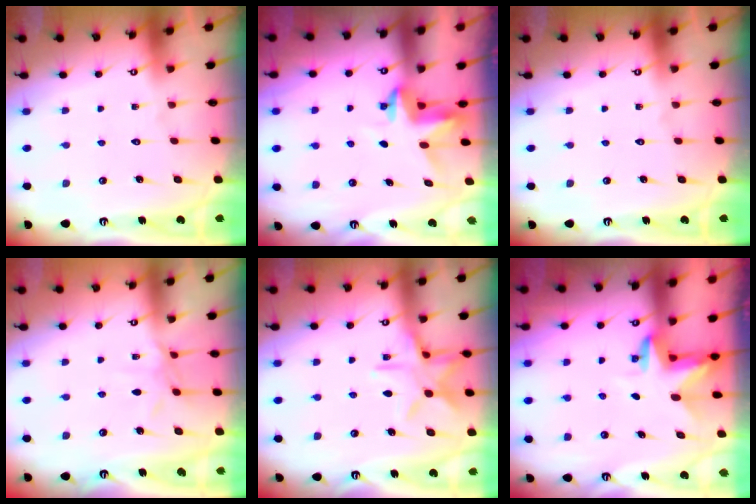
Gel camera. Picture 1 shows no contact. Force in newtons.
{"total": 3.7, "press": 3.7, "slide": 0.3}
{"total": 0.0}
{"total": 5.9, "press": 5.8, "slide": 0.7}
{"total": 11.0, "press": 11.0, "slide": 0.7}
{"total": 3.3, "press": 3.3, "slide": 0.2}